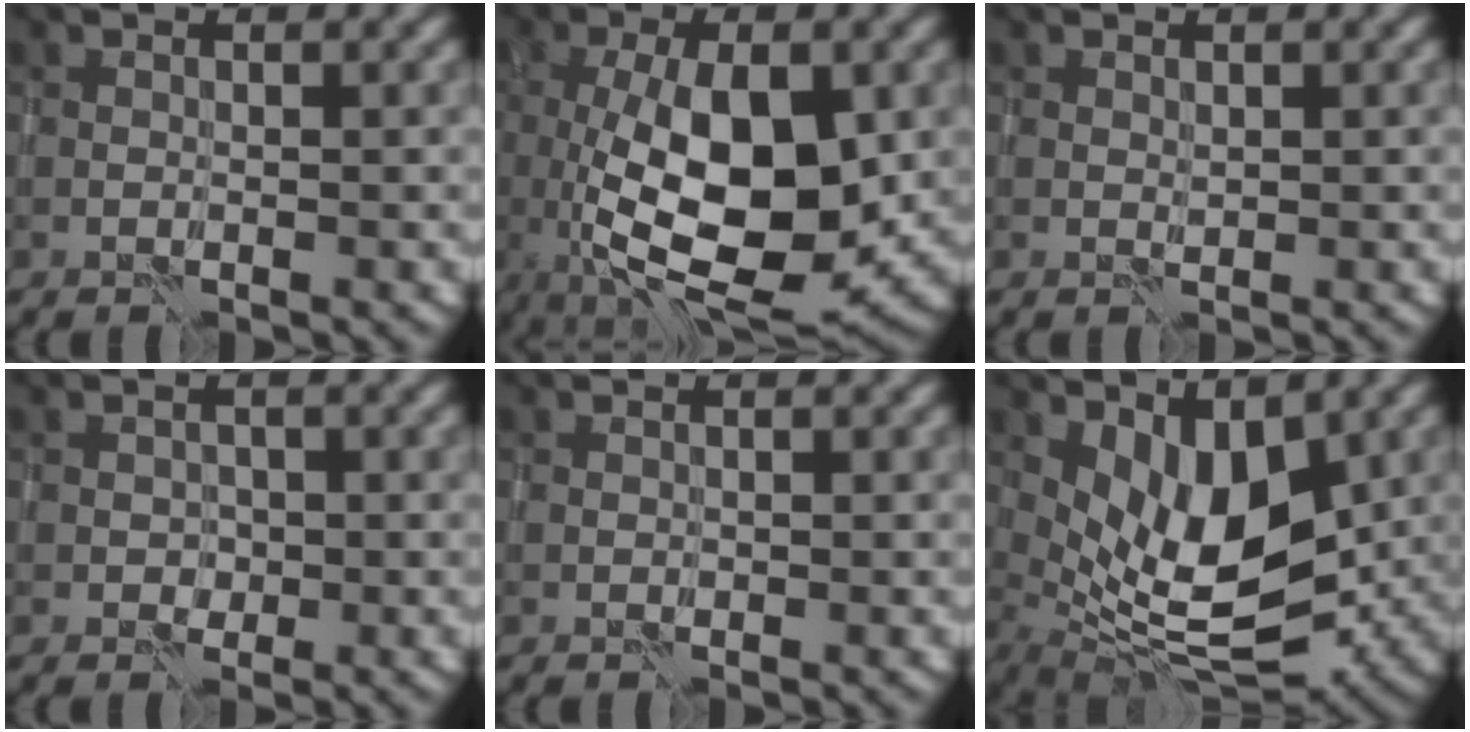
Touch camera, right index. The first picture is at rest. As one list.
[{"total": 11.9, "force": [-1.2, 4.8, 10.8], "torque": [-0.189, -0.015, -0.013]}, {"total": 0.0}, {"total": 0.8, "force": [-0.1, 0.8, 0.2], "torque": [-0.006, -0.002, -0.001]}, {"total": 0.0}, {"total": 7.5, "force": [1.7, 3.7, 6.3], "torque": [-0.117, -0.017, 0.034]}]